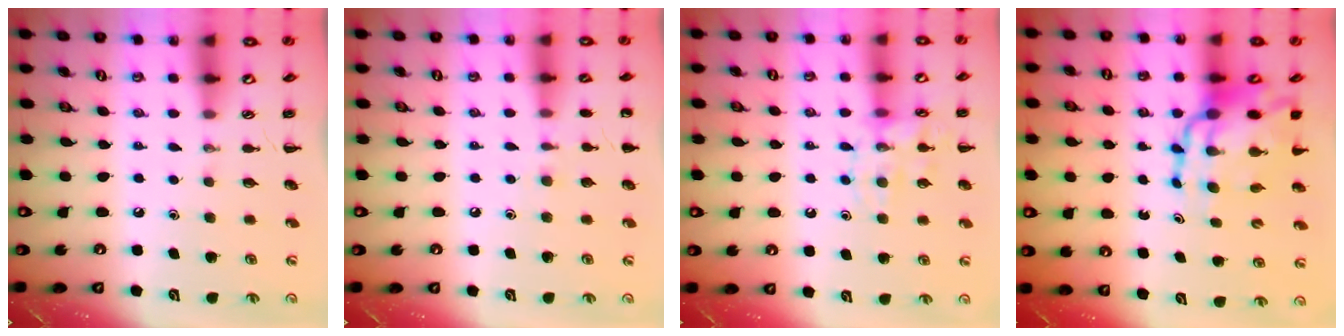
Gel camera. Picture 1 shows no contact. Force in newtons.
{"total": 5.8, "press": 5.5, "slide": 1.8}
{"total": 12.6, "press": 12.6, "slide": 0.9}
{"total": 14.5, "press": 14.0, "slide": 3.7}